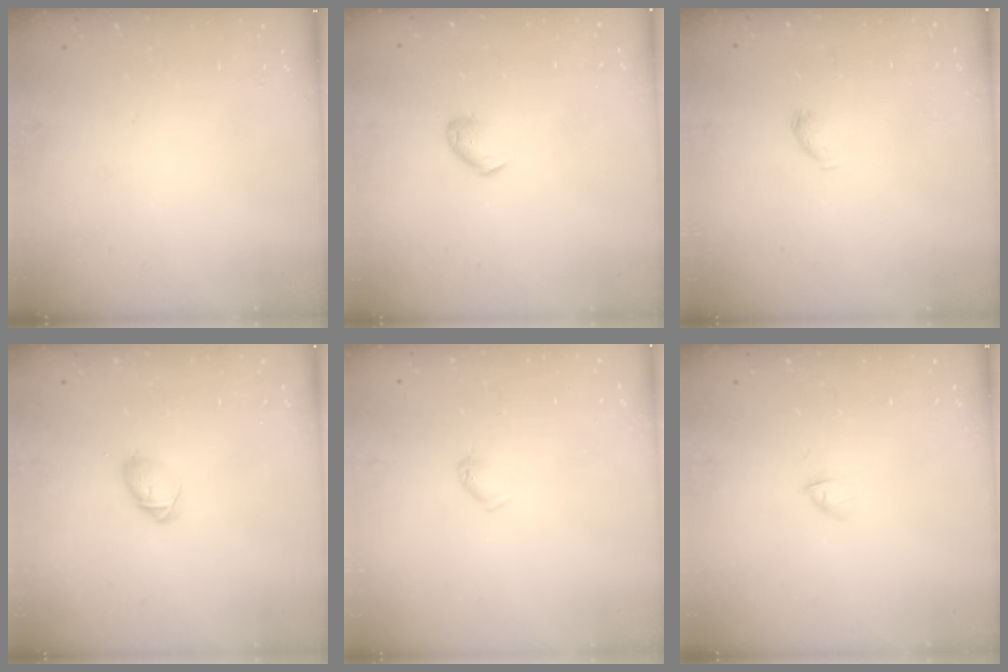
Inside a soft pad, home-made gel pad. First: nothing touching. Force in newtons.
{"total": 4.9, "press": 4.8, "slide": 0.9}
{"total": 3.2, "press": 3.2, "slide": 0.5}
{"total": 4.5, "press": 4.4, "slide": 0.8}
{"total": 4.0, "press": 3.9, "slide": 0.6}
{"total": 2.8, "press": 2.7, "slide": 0.7}